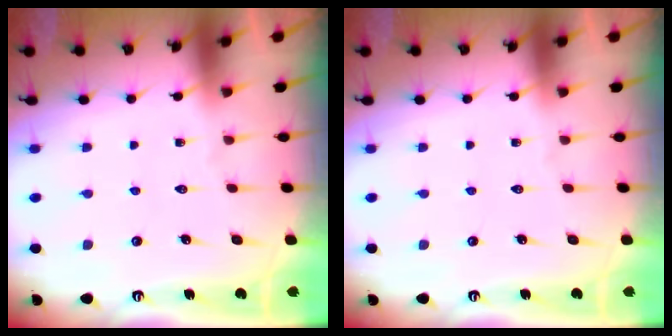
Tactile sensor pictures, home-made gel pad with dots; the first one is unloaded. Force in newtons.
{"total": 0.0}